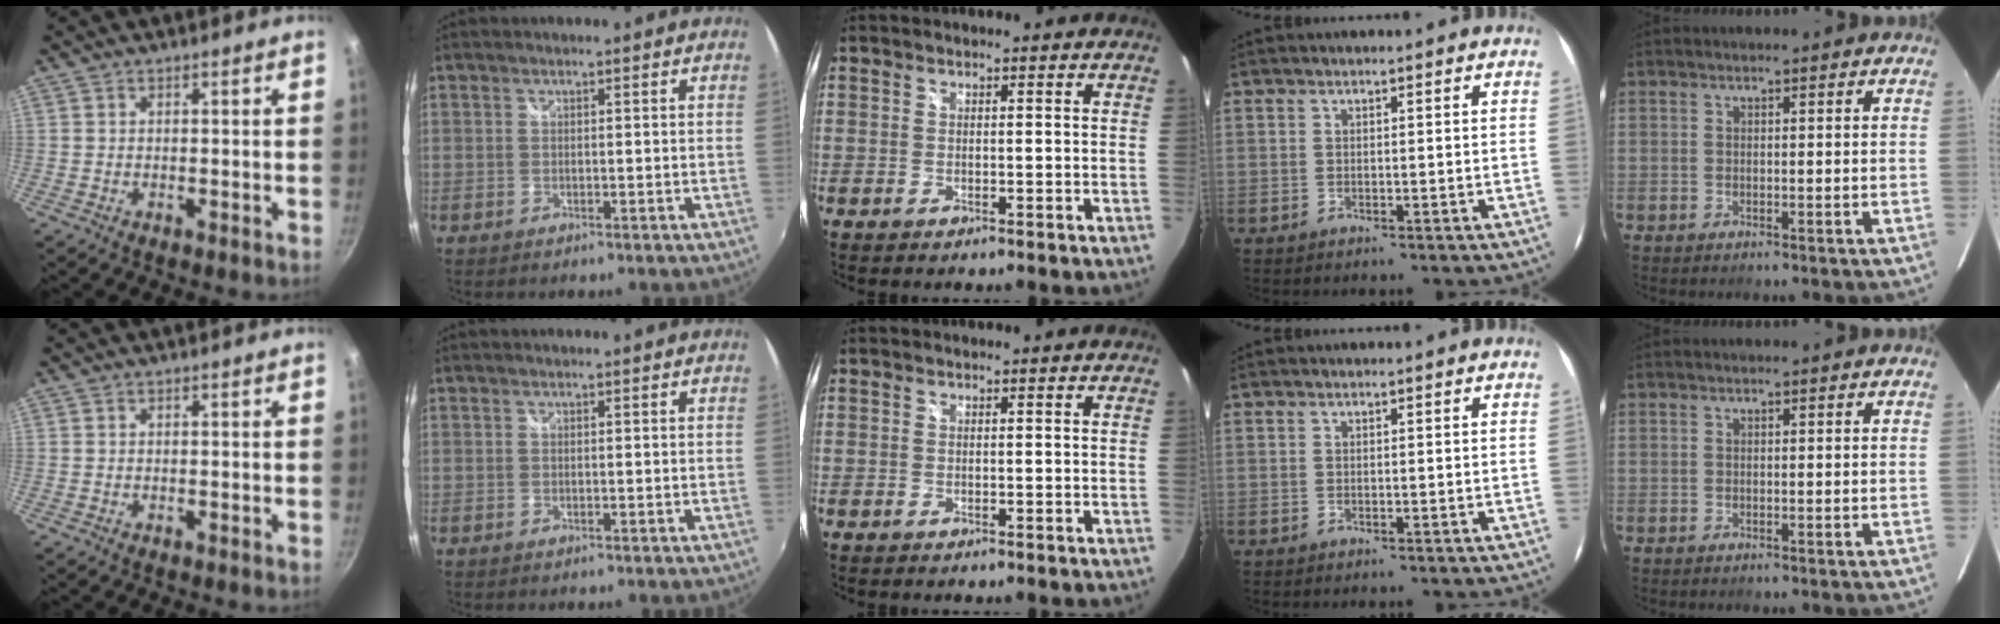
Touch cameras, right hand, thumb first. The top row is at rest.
{}